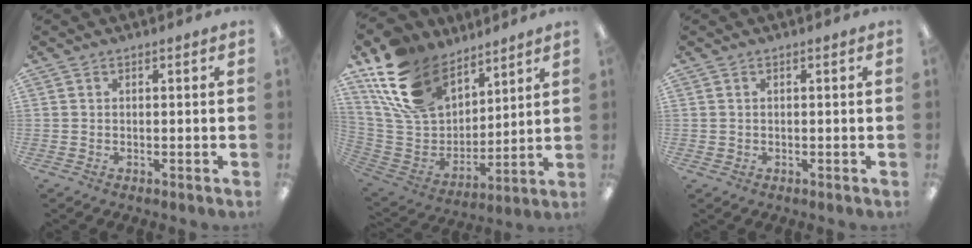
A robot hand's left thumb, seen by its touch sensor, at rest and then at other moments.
{"total": 20.5, "force": [13.2, 12.4, 9.7], "torque": [-0.212, -0.058, 0.251]}
{"total": 0.6, "force": [0.2, 0.6, -0.1], "torque": [0.001, 0.004, 0.003]}